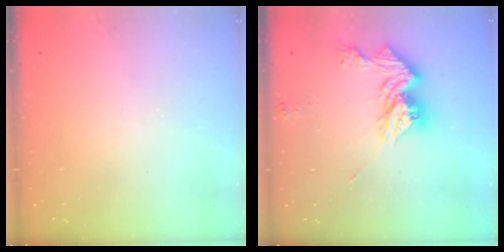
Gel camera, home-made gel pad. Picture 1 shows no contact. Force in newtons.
{"total": 14.0, "press": 13.9, "slide": 1.2}